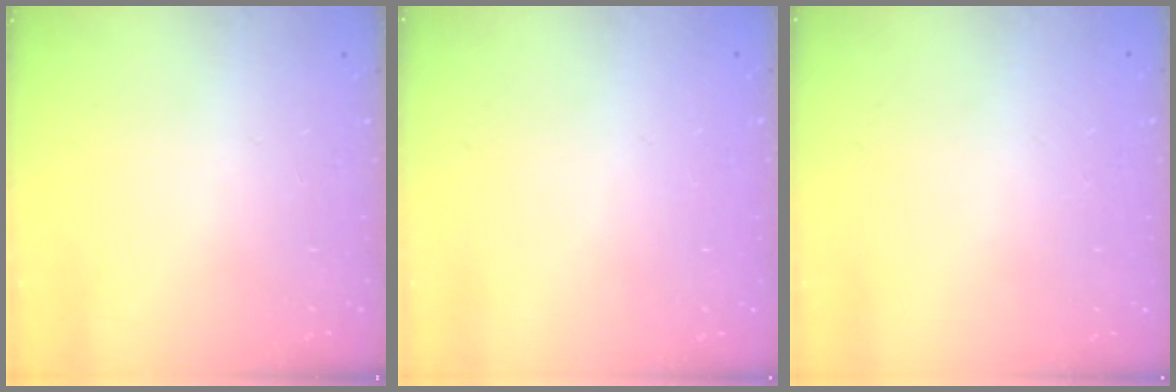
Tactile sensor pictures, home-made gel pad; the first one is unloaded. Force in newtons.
{"total": 0.0}
{"total": 0.0}